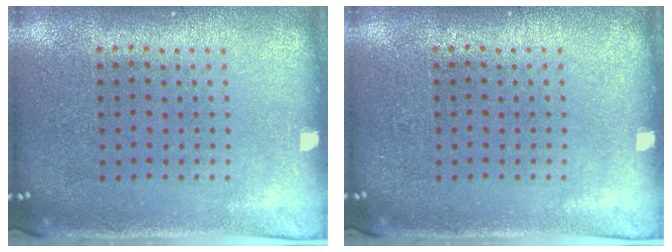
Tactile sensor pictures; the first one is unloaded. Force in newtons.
{"total": 0.0}